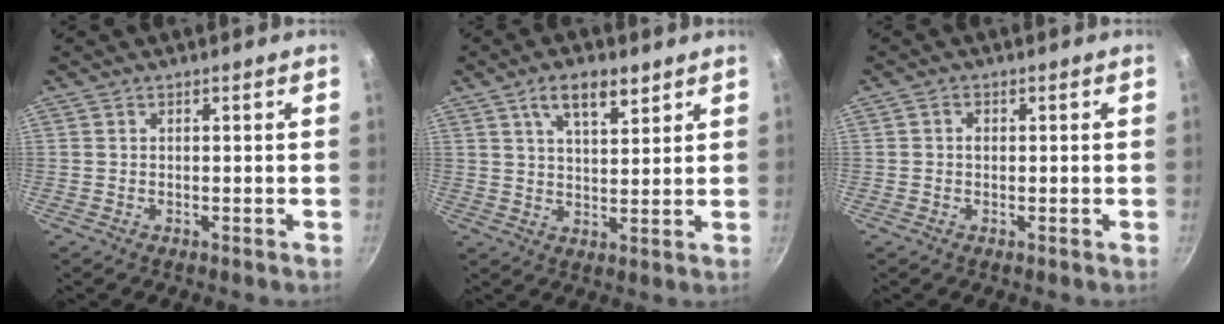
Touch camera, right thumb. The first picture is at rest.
{"total": 7.8, "force": [4.6, 3.3, 5.4], "torque": [-0.082, -0.021, 0.078]}
{"total": 1.2, "force": [0.0, 1.0, 0.6], "torque": [-0.009, 0.001, -0.002]}